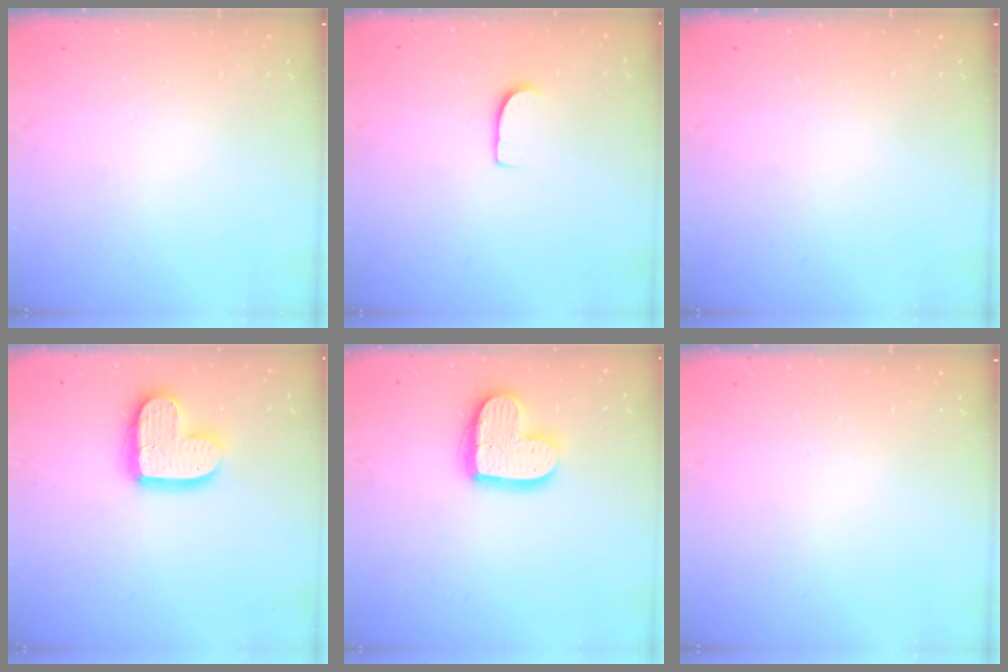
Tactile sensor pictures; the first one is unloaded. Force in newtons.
{"total": 6.7, "press": 6.7, "slide": 0.3}
{"total": 0.0}
{"total": 15.5, "press": 15.4, "slide": 1.2}
{"total": 16.2, "press": 16.1, "slide": 1.5}
{"total": 0.0}